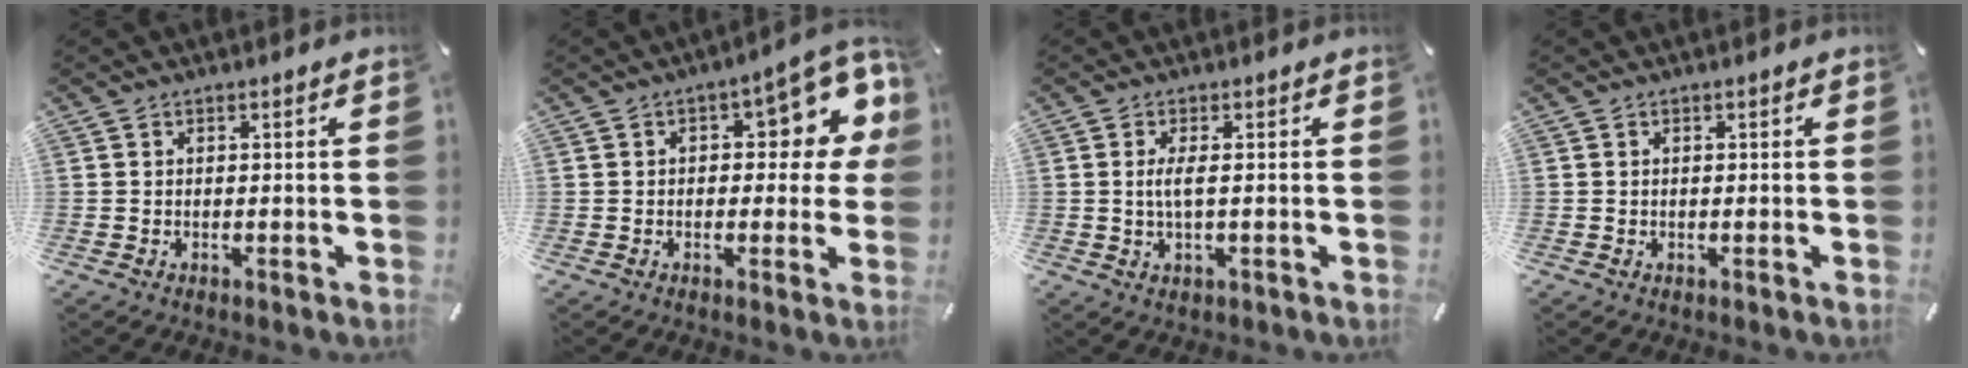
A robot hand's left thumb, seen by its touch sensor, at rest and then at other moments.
{"total": 12.5, "force": [3.7, 5.9, 10.3], "torque": [-0.120, -0.021, 0.059]}
{"total": 4.0, "force": [0.3, 1.0, 3.8], "torque": [-0.079, -0.003, 0.001]}
{"total": 0.0}